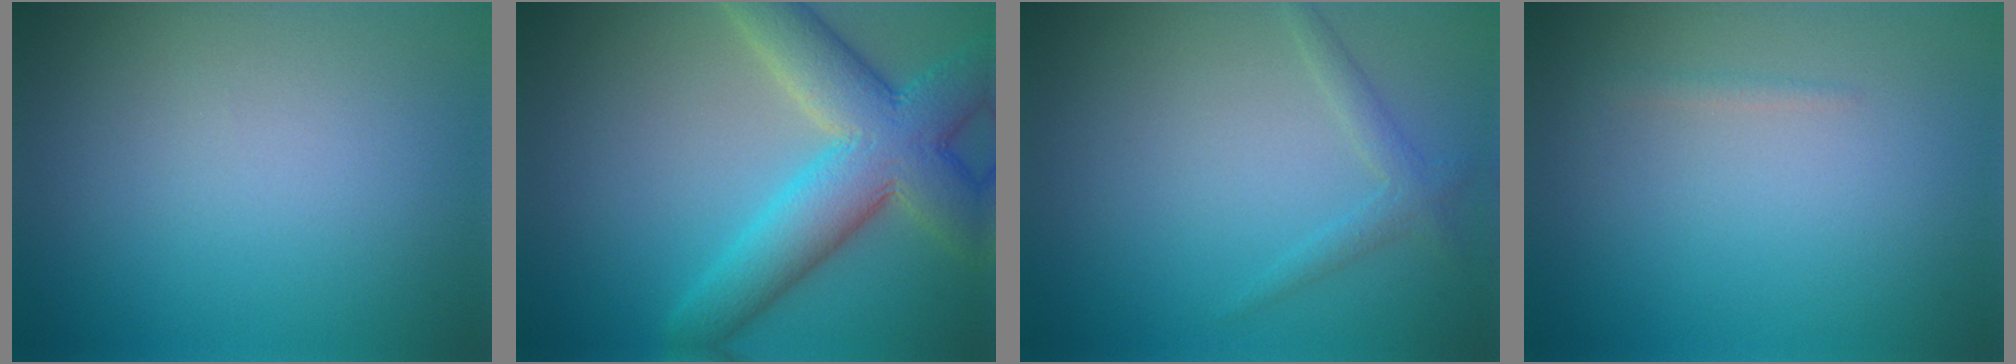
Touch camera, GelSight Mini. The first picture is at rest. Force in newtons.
{"total": 8.7, "press": 8.7, "slide": 0.5}
{"total": 1.5, "press": 1.5, "slide": 0.1}
{"total": 0.6, "press": 0.6, "slide": 0.0}